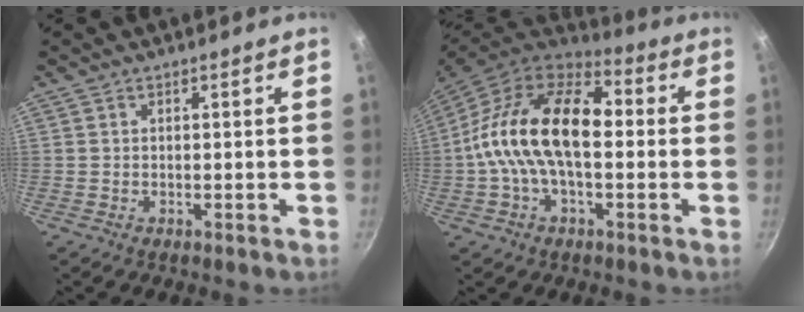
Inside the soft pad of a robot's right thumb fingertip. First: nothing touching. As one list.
[{"total": 19.7, "force": [0.1, 11.1, 16.2], "torque": [-0.271, 0.035, -0.020]}]